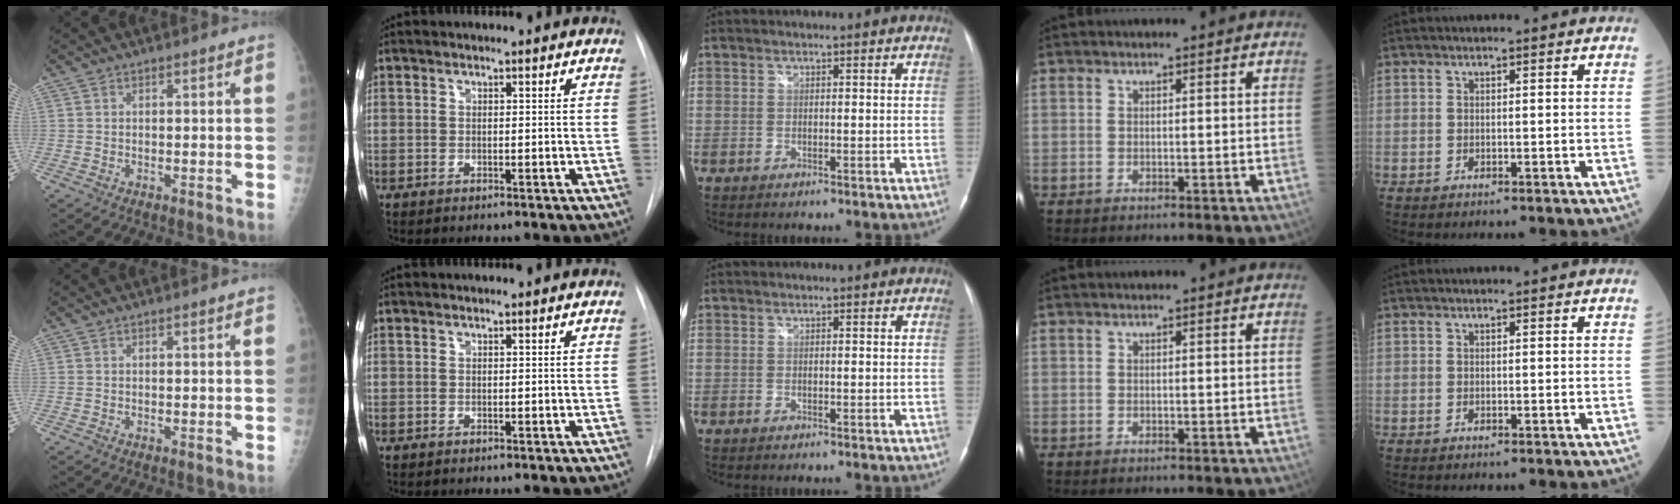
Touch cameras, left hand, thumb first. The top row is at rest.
{}